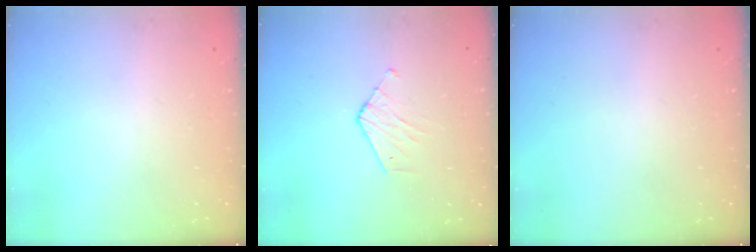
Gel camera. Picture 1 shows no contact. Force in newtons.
{"total": 5.1, "press": 5.0, "slide": 0.5}
{"total": 0.0}